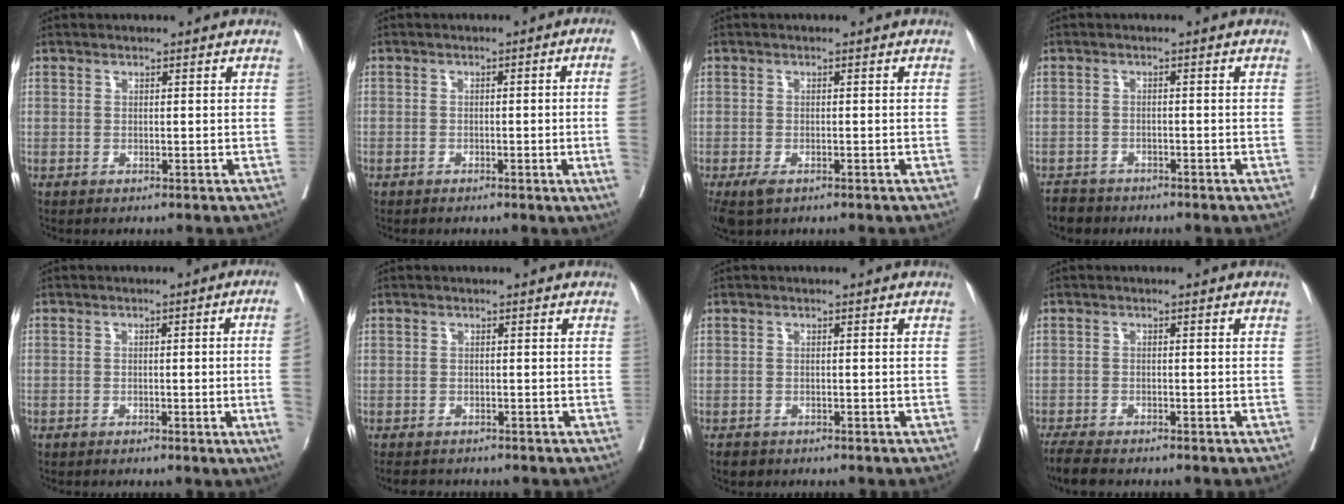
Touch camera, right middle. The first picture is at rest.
{"total": 5.0, "force": [-1.1, -1.0, 4.8], "torque": [-0.054, -0.001, -0.016]}
{"total": 3.3, "force": [-2.0, 1.6, 2.1], "torque": [-0.042, -0.009, -0.030]}
{"total": 3.6, "force": [-3.2, 1.8, 0.0], "torque": [-0.002, -0.001, -0.056]}
{"total": 6.3, "force": [-1.3, -1.2, 6.1], "torque": [-0.064, -0.004, -0.021]}
{"total": 4.0, "force": [-3.5, 1.5, 1.1], "torque": [-0.013, -0.005, -0.050]}
{"total": 1.6, "force": [-1.2, 1.0, 0.2], "torque": [-0.007, 0.001, -0.019]}
{"total": 4.7, "force": [-4.1, 1.0, 2.1], "torque": [-0.036, -0.012, -0.070]}